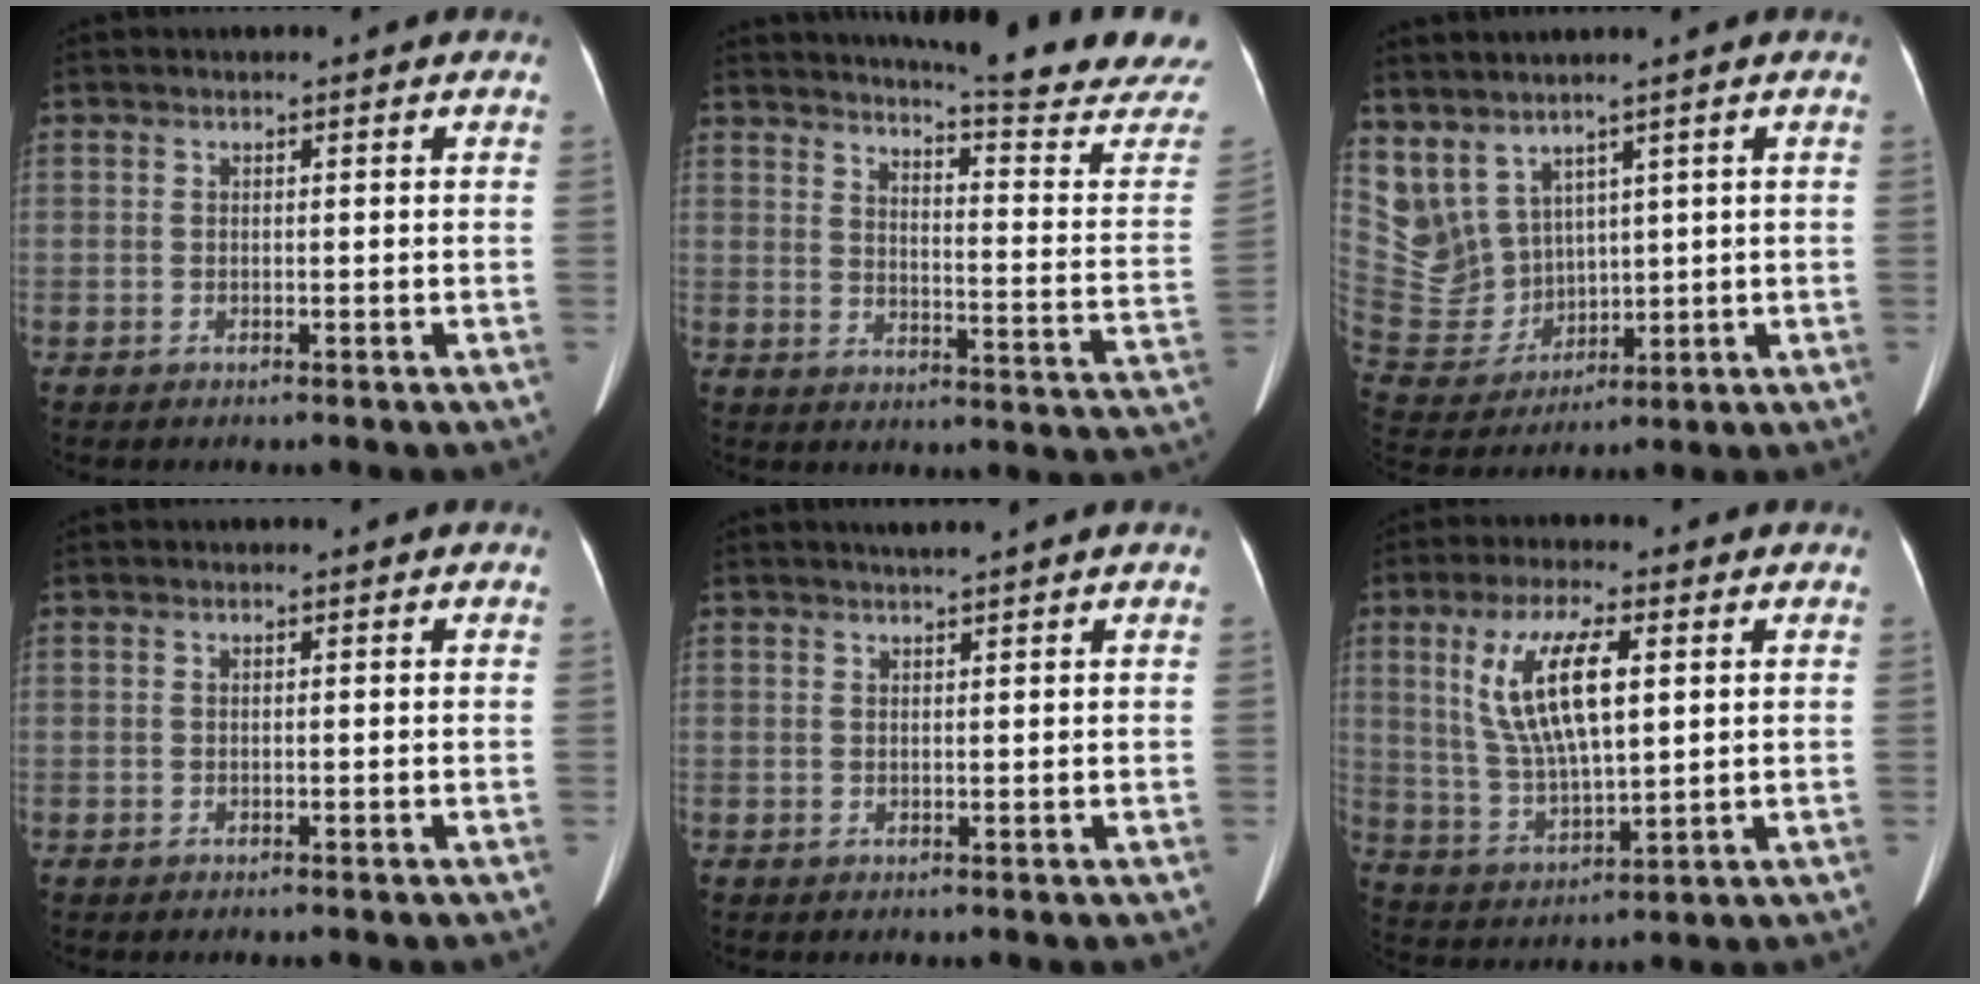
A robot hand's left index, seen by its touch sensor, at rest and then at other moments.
{"total": 20.1, "force": [18.6, -1.1, 7.5], "torque": [-0.117, -0.120, 0.217]}
{"total": 10.3, "force": [7.1, 7.0, 2.8], "torque": [-0.091, 0.012, 0.177]}
{"total": 0.0}
{"total": 2.1, "force": [1.8, -0.7, 0.9], "torque": [-0.009, 0.004, 0.033]}
{"total": 11.5, "force": [3.3, 3.1, 10.6], "torque": [-0.221, 0.000, 0.068]}